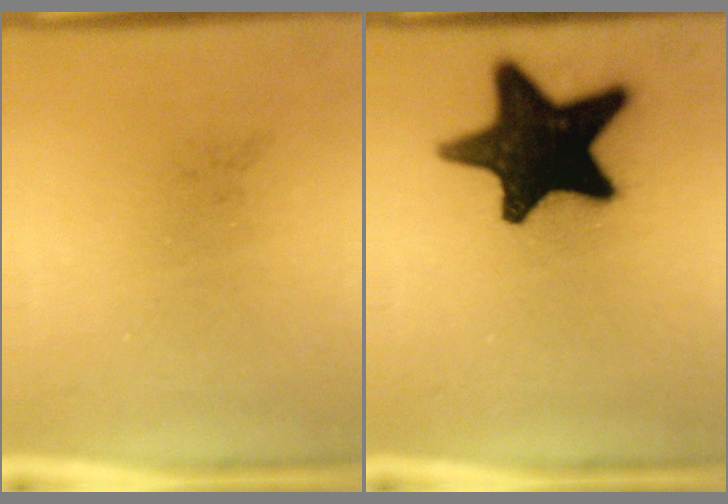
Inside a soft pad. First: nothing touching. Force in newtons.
{"total": 19.2}